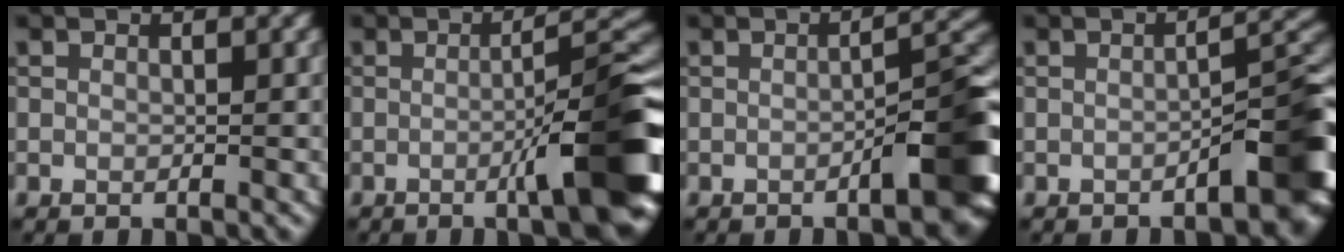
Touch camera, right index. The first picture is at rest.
{"total": 9.6, "force": [-3.0, 1.6, 9.0], "torque": [-0.113, 0.011, -0.047]}
{"total": 6.3, "force": [-2.7, 1.3, 5.6], "torque": [-0.067, 0.020, -0.041]}
{"total": 5.7, "force": [-2.9, 1.3, 4.7], "torque": [-0.052, 0.020, -0.044]}